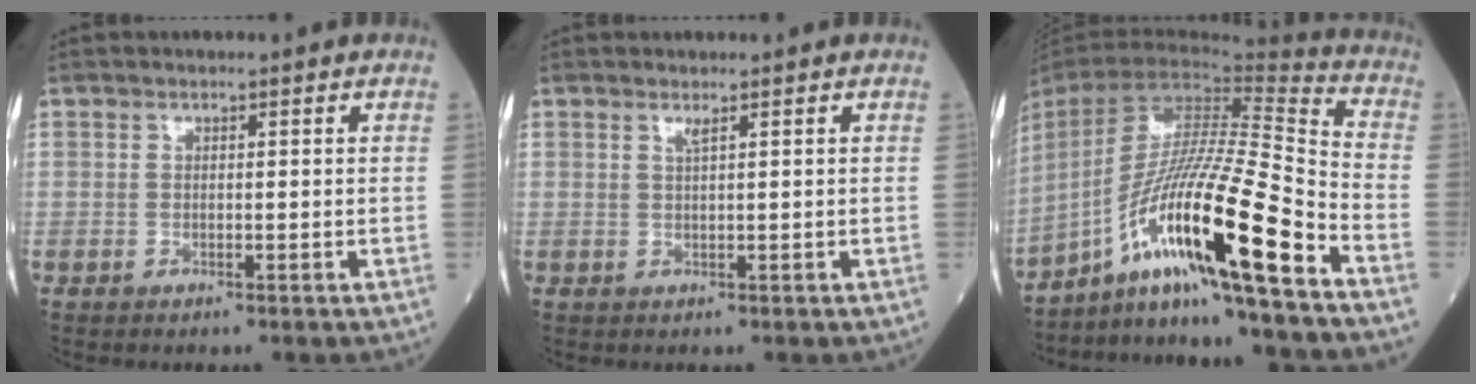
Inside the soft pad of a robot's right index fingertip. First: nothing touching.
{"total": 0.8, "force": [0.5, -0.2, 0.6], "torque": [-0.020, -0.004, 0.016]}
{"total": 21.5, "force": [-12.7, -1.0, 17.4], "torque": [-0.338, -0.017, -0.234]}